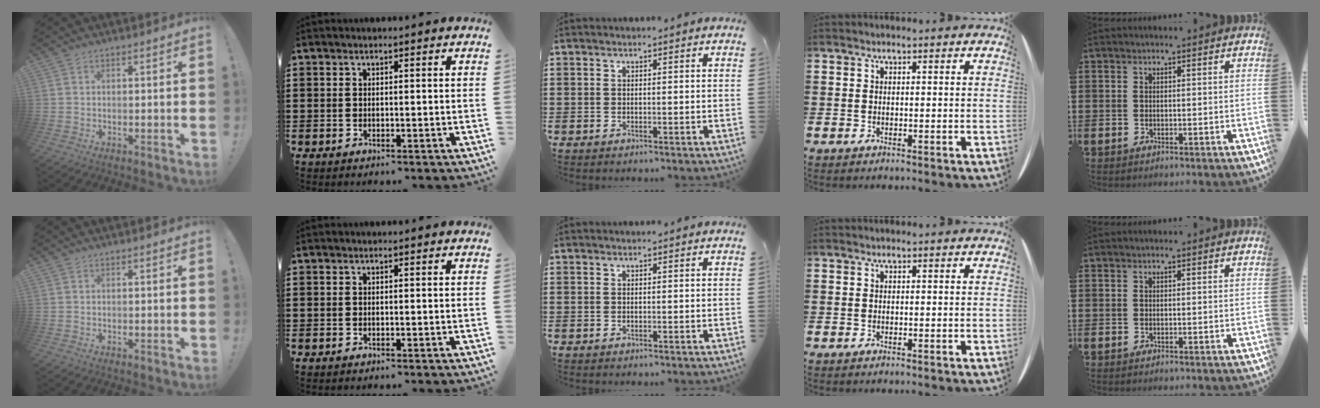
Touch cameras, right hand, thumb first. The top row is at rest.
{}